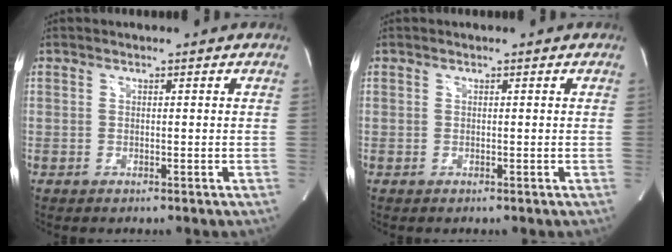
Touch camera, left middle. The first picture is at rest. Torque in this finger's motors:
{"motor_torque": [0.12, -0.03, -0.02, 0.01]}